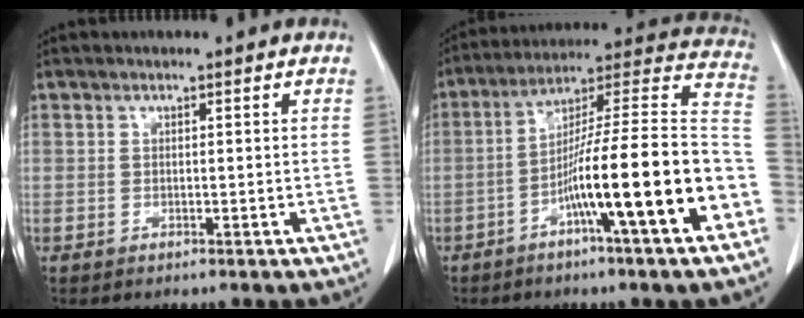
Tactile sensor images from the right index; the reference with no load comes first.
{"total": 20.6, "force": [-7.4, 0.1, 19.2], "torque": [-0.255, 0.014, -0.121]}